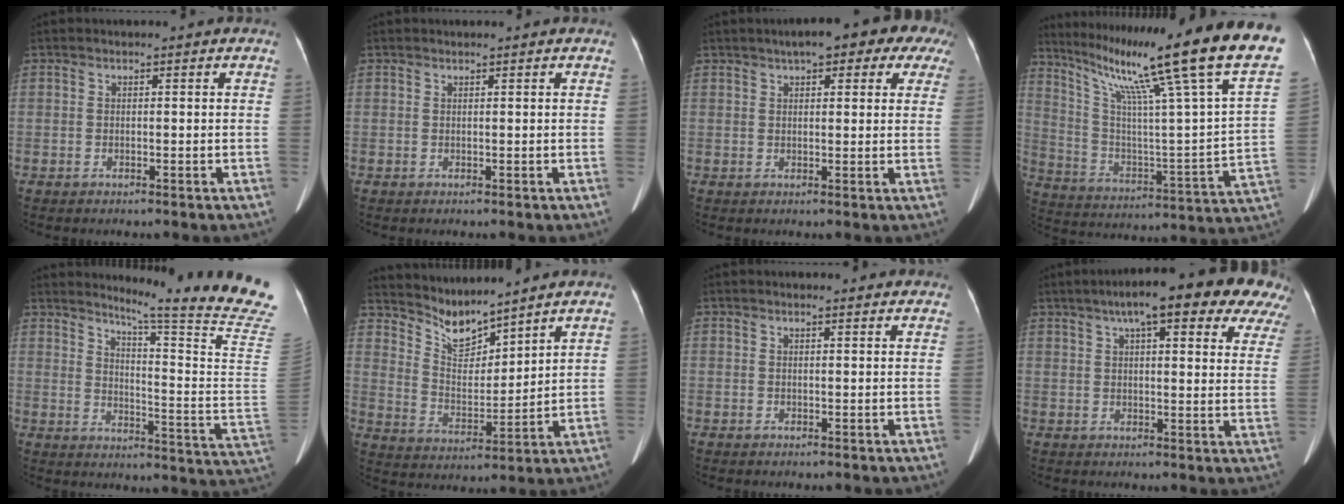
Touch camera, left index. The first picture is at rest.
{"total": 0.6, "force": [0.6, -0.1, 0.2], "torque": [-0.007, 0.005, 0.013]}
{"total": 12.6, "force": [8.0, 4.0, 8.9], "torque": [-0.106, 0.037, 0.092]}
{"total": 30.0, "force": [22.4, -1.2, 20.0], "torque": [-0.317, -0.066, 0.320]}
{"total": 23.1, "force": [20.5, -2.8, 10.4], "torque": [-0.152, -0.160, 0.244]}
{"total": 7.0, "force": [6.9, 0.8, 0.7], "torque": [-0.027, -0.006, 0.145]}
{"total": 2.0, "force": [1.8, 0.7, 0.3], "torque": [-0.008, 0.010, 0.014]}
{"total": 21.1, "force": [15.0, 4.4, 14.2], "torque": [-0.195, 0.039, 0.174]}